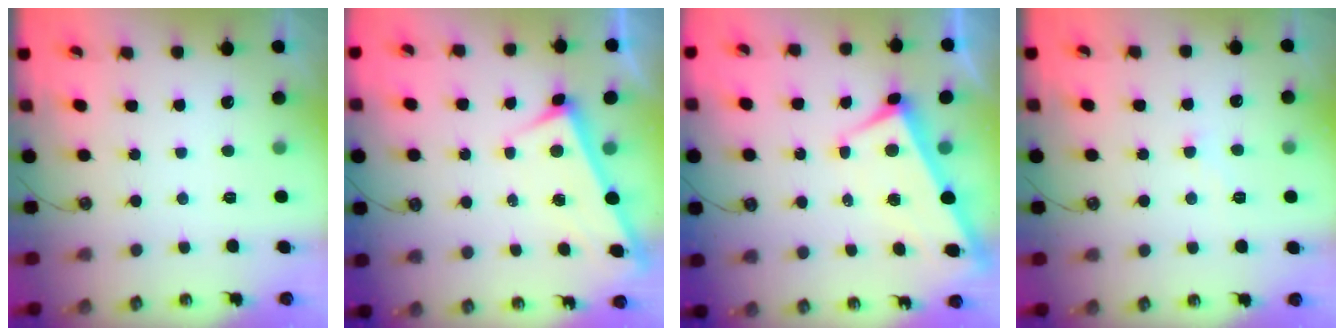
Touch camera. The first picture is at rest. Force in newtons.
{"total": 2.9, "press": 2.9, "slide": 0.2}
{"total": 2.7, "press": 2.5, "slide": 0.9}
{"total": 0.8, "press": 0.7, "slide": 0.4}